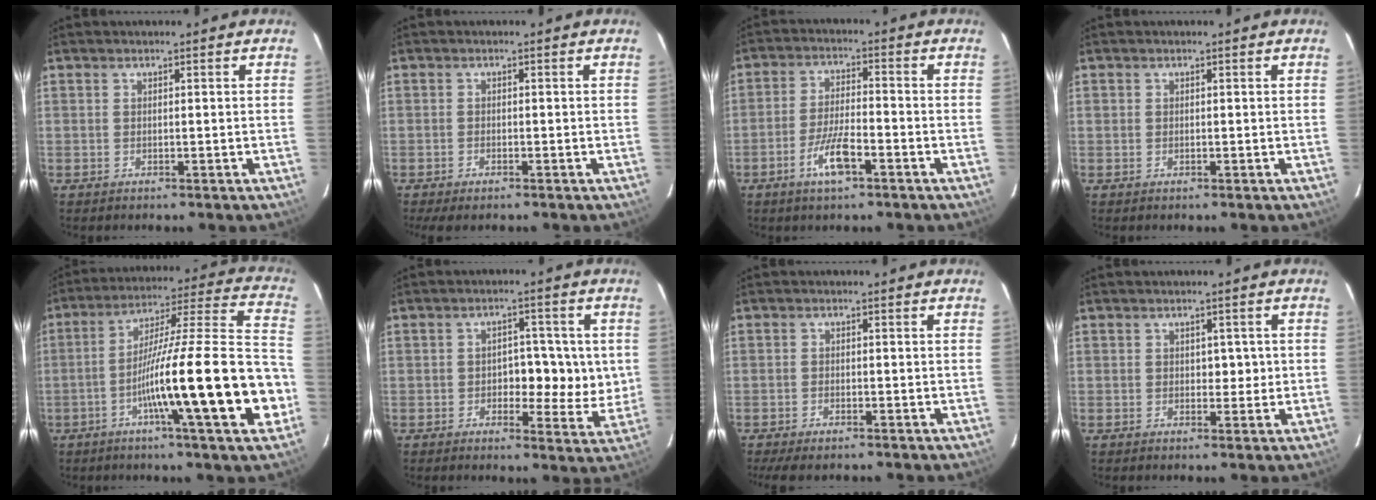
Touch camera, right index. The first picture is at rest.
{"total": 3.0, "force": [-2.0, 1.1, 1.9], "torque": [-0.041, -0.006, -0.030]}
{"total": 6.9, "force": [-3.6, 1.6, 5.7], "torque": [-0.114, -0.001, -0.065]}
{"total": 0.5, "force": [0.0, 0.5, 0.2], "torque": [-0.006, 0.001, -0.001]}
{"total": 23.1, "force": [-7.2, 0.2, 22.0], "torque": [-0.307, -0.002, -0.119]}
{"total": 8.1, "force": [-0.1, 4.3, 6.8], "torque": [-0.077, 0.015, 0.005]}
{"total": 5.0, "force": [-3.7, 1.8, 2.9], "torque": [-0.054, -0.008, -0.058]}
{"total": 2.6, "force": [0.2, 1.6, 1.9], "torque": [-0.024, 0.006, 0.005]}